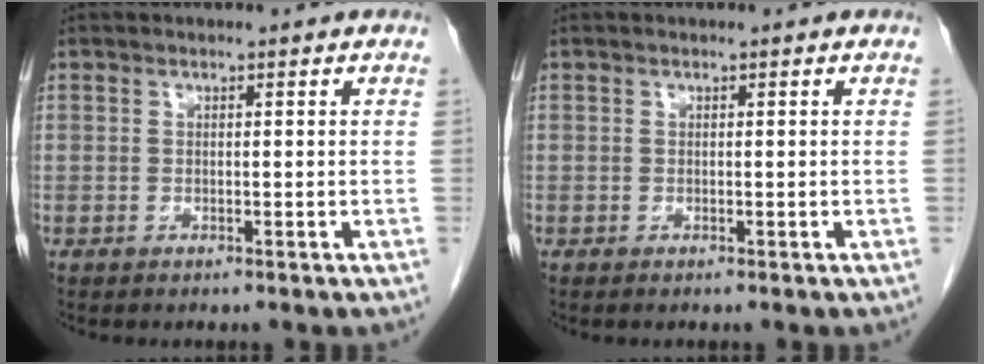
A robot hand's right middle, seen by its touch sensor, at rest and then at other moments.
{"total": 0.0}